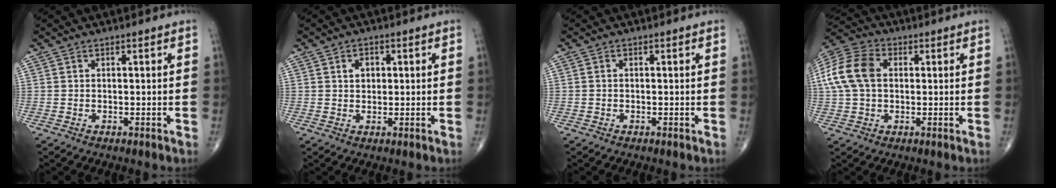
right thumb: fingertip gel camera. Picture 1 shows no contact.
{"total": 2.9, "force": [0.8, 2.1, 1.8], "torque": [-0.017, 0.001, 0.012]}
{"total": 0.0}
{"total": 11.8, "force": [1.6, 8.1, 8.4], "torque": [-0.175, 0.025, 0.025]}